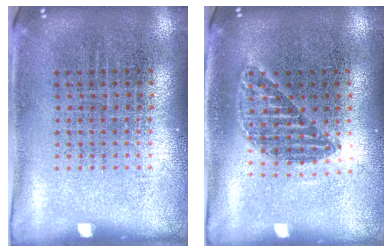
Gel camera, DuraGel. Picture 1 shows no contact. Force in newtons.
{"total": 1.1, "press": 1.0, "slide": 0.4}